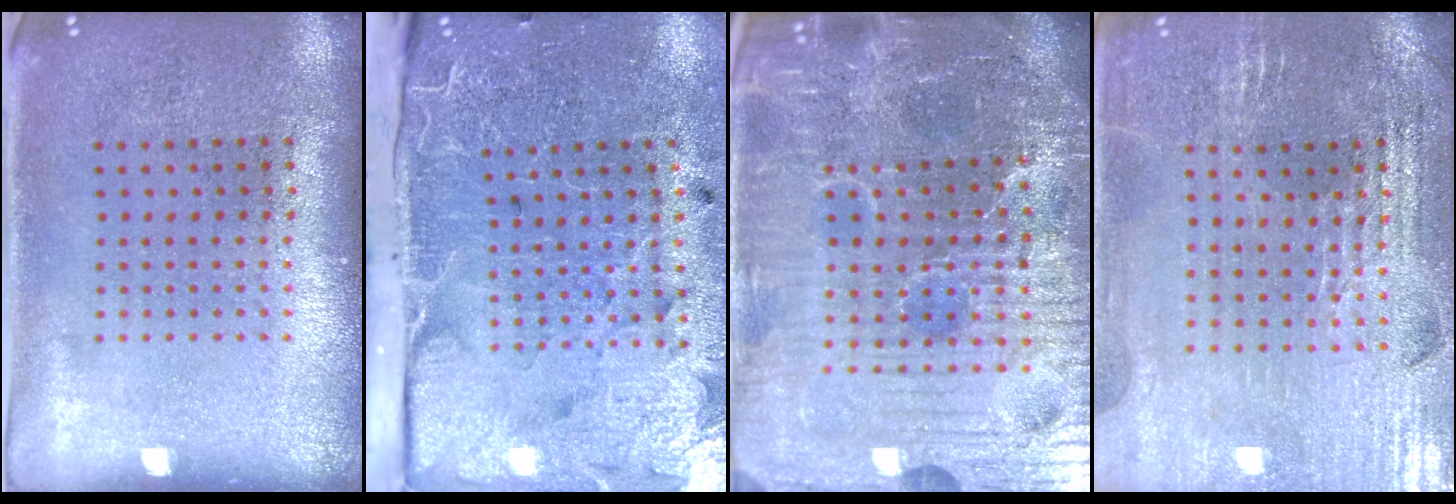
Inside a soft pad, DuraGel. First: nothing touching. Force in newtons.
{"total": 4.1, "press": 3.7, "slide": 1.9}
{"total": 7.3, "press": 6.6, "slide": 3.1}
{"total": 2.9, "press": 2.9, "slide": 0.6}